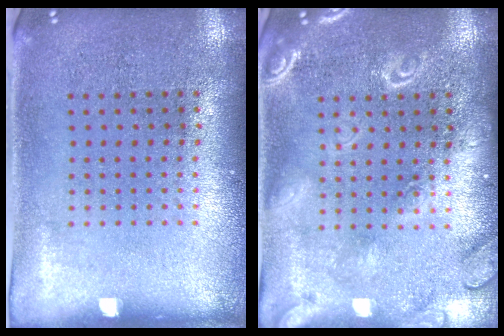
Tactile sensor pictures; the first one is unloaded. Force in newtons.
{"total": 3.5, "press": 3.5, "slide": 0.5}